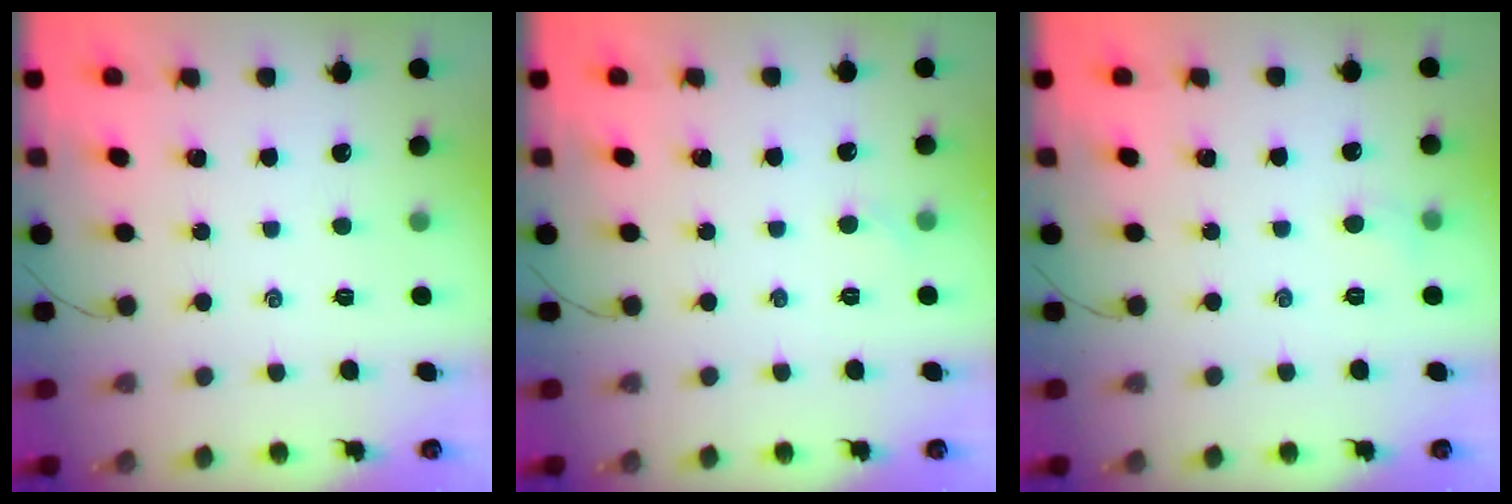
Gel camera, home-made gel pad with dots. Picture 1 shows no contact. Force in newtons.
{"total": 2.7, "press": 2.5, "slide": 0.9}
{"total": 3.8, "press": 3.6, "slide": 1.2}